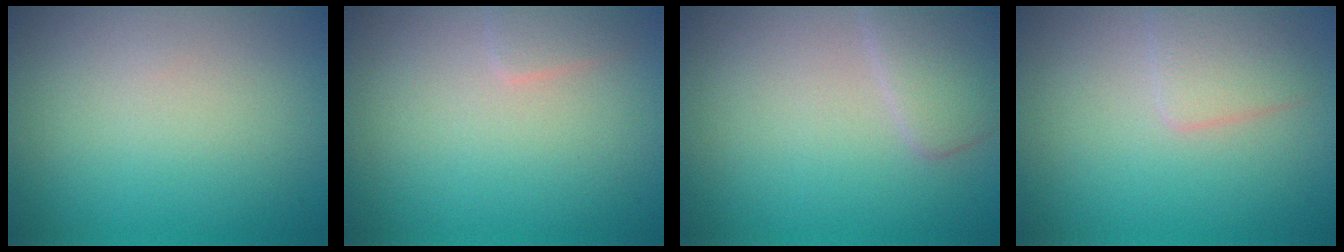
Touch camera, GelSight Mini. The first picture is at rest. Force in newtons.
{"total": 1.2, "press": 1.2, "slide": 0.0}
{"total": 2.9, "press": 2.9, "slide": 0.2}
{"total": 2.5, "press": 2.5, "slide": 0.1}